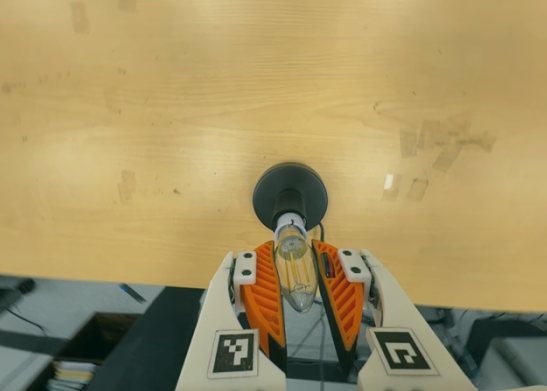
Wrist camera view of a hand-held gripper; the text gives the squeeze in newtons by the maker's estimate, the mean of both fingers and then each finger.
{"total": 13.1, "left": 13.5, "right": 12.8}